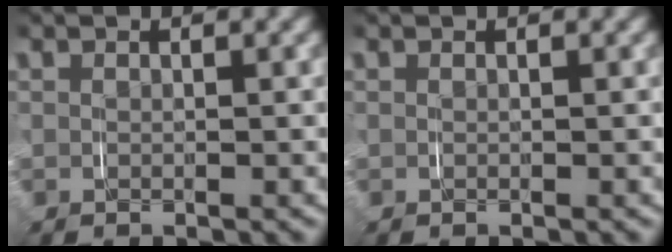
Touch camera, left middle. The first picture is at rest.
{"total": 0.0}